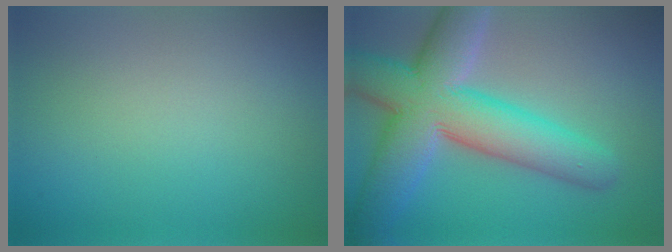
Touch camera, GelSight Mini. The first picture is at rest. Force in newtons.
{"total": 11.2, "press": 11.2, "slide": 0.6}